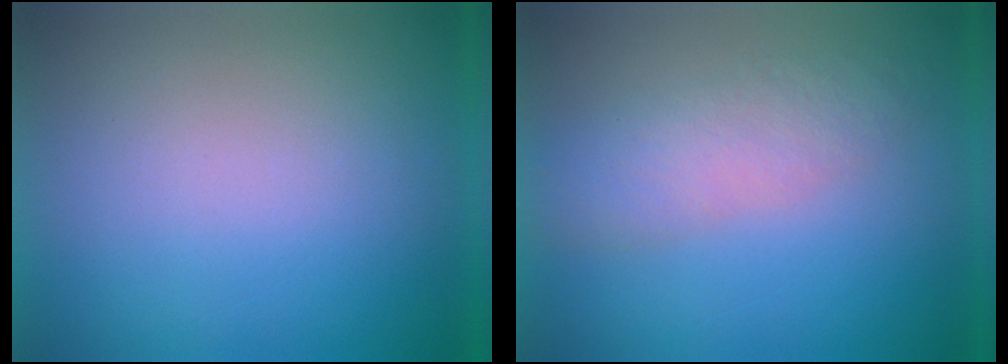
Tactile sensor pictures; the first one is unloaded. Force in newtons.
{"total": 3.4}